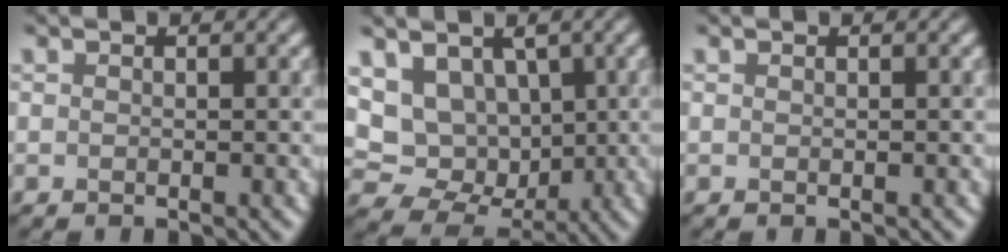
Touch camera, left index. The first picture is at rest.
{"total": 8.5, "force": [1.9, 6.7, 4.9], "torque": [-0.091, 0.005, 0.035]}
{"total": 0.0}